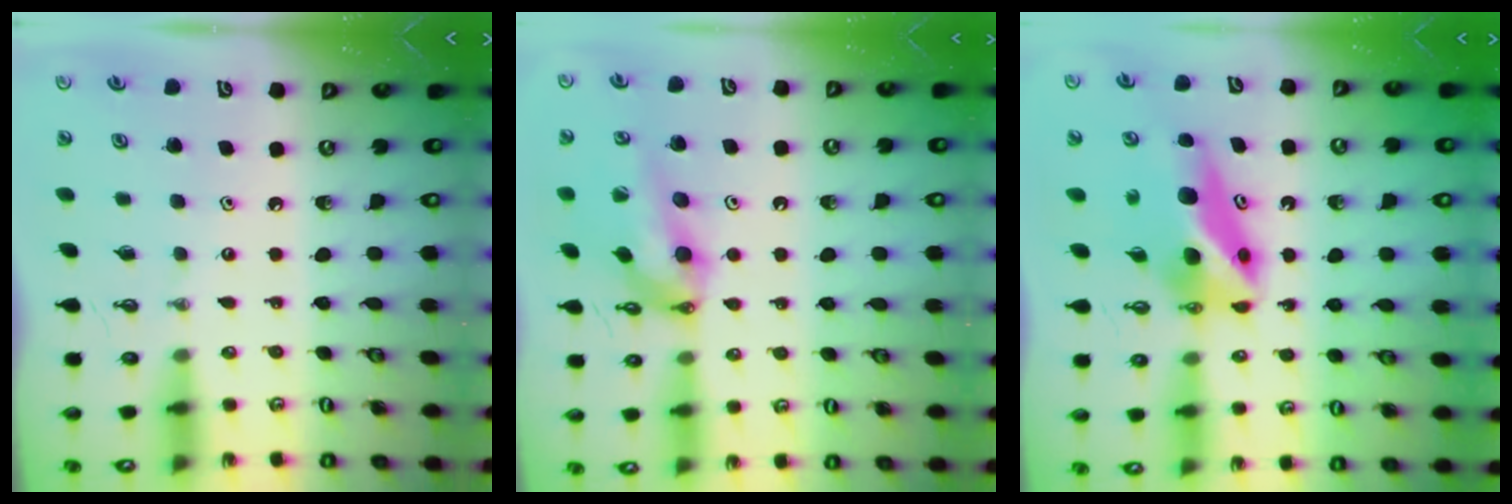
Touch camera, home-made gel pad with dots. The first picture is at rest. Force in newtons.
{"total": 13.0, "press": 12.9, "slide": 1.7}
{"total": 7.9, "press": 7.8, "slide": 0.8}